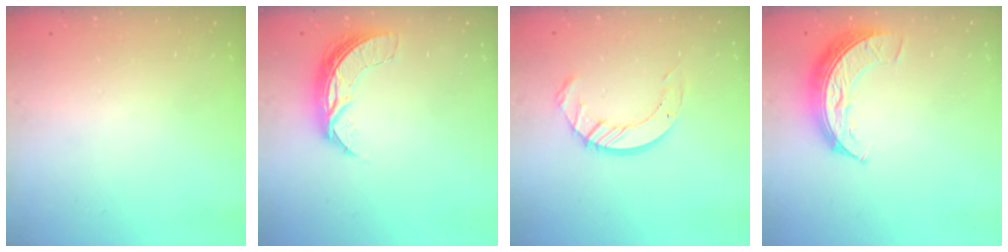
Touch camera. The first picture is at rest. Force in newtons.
{"total": 7.2, "press": 7.2, "slide": 0.5}
{"total": 8.8, "press": 8.8, "slide": 0.9}
{"total": 8.7, "press": 8.7, "slide": 0.6}